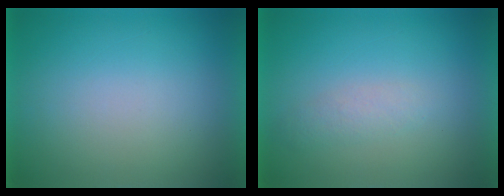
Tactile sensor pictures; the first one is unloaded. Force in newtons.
{"total": 1.9}